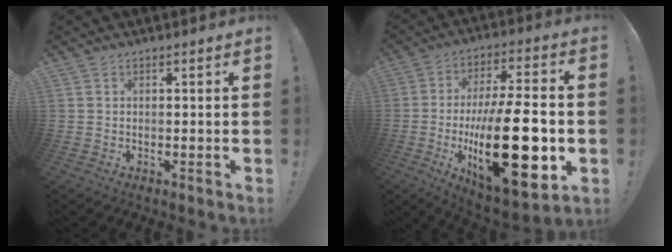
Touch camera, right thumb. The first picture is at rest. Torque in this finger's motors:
{"motor_torque": [1.91, 3.10, 1.56, -1.21, 0.84]}